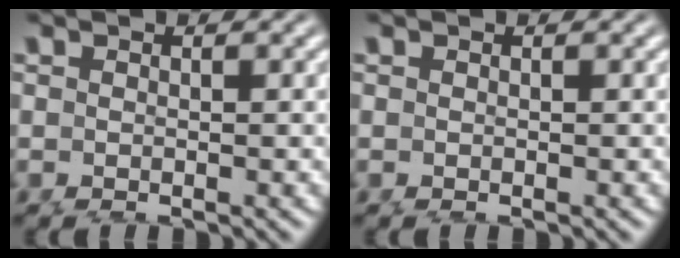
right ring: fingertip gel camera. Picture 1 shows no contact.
{"total": 0.0}